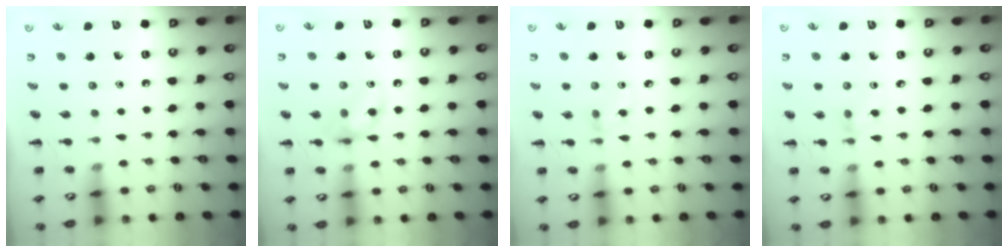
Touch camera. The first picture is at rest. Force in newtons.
{"total": 9.3, "press": 9.3, "slide": 0.7}
{"total": 3.5, "press": 3.3, "slide": 1.2}
{"total": 2.9, "press": 2.8, "slide": 0.8}